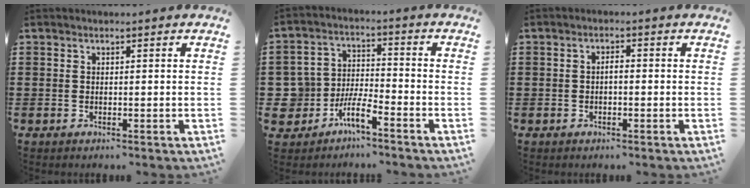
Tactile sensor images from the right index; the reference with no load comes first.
{"total": 6.0, "force": [-4.4, 2.9, 2.8], "torque": [-0.079, 0.005, -0.094]}
{"total": 1.3, "force": [-0.4, 0.4, 1.1], "torque": [-0.022, -0.001, -0.007]}